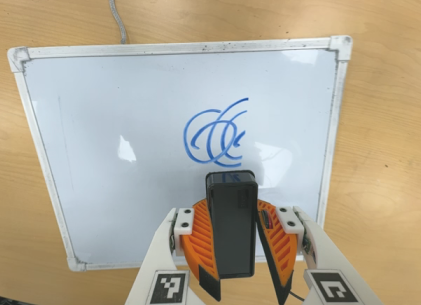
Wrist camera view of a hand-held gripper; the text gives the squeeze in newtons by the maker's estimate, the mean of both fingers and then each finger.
{"total": 8.9, "left": 9.4, "right": 8.5}